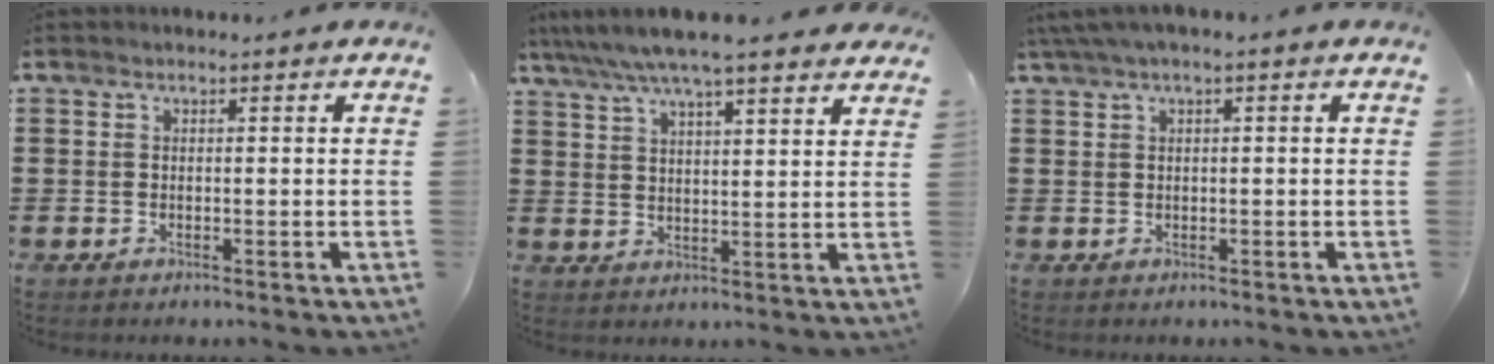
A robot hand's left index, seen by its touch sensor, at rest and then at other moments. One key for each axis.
{"total": 6.7, "fx": 5.9, "fy": 0.3, "fz": 3.2, "tx": -0.080, "ty": -0.018, "tz": 0.103}
{"total": 1.7, "fx": 0.1, "fy": 0.2, "fz": 1.7, "tx": -0.036, "ty": -0.003, "tz": 0.000}